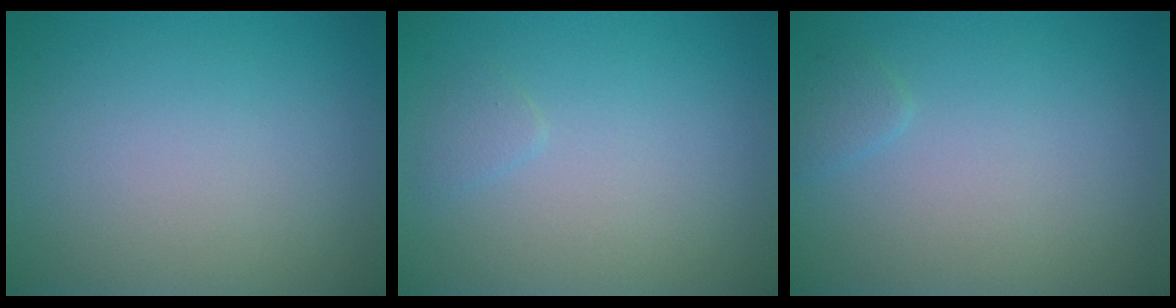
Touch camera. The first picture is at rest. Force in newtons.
{"total": 0.7, "press": 0.7, "slide": 0.1}
{"total": 0.8, "press": 0.8, "slide": 0.1}